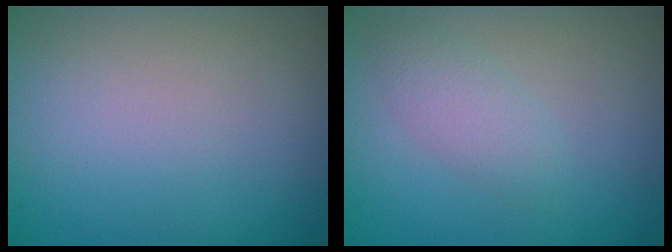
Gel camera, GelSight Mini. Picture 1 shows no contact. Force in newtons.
{"total": 2.1, "press": 2.1, "slide": 0.0}